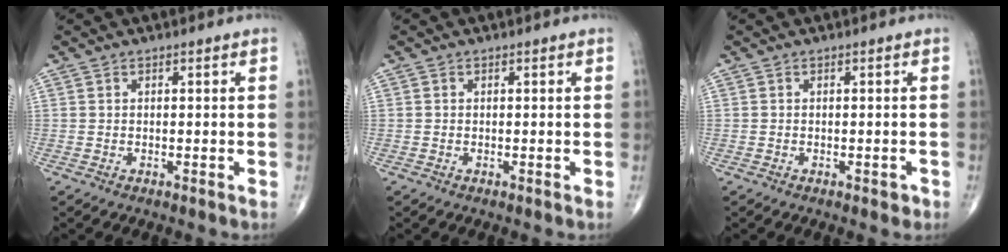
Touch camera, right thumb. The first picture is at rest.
{"total": 0.0}
{"total": 1.0, "force": [-0.5, 0.6, 0.7], "torque": [-0.007, -0.001, -0.007]}